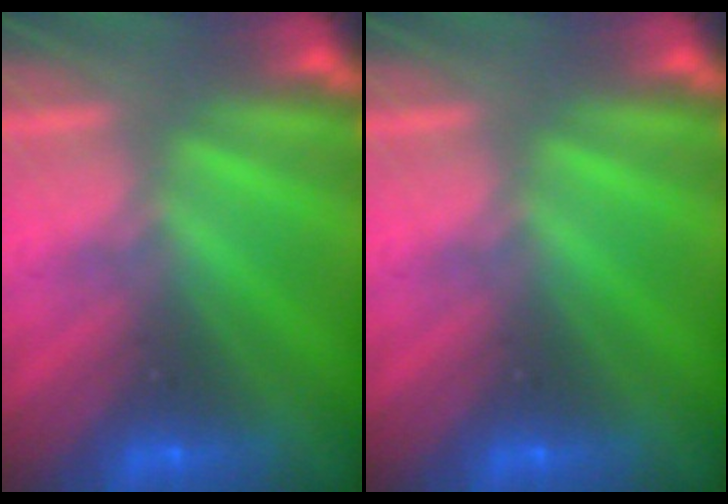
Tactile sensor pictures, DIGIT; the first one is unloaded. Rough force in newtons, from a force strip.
{"total": 0.0}